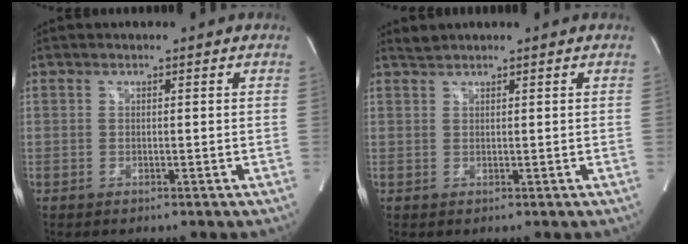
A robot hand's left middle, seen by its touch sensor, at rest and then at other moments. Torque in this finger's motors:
{"motor_torque": [0.06, 0.02, -0.09, 0.00]}